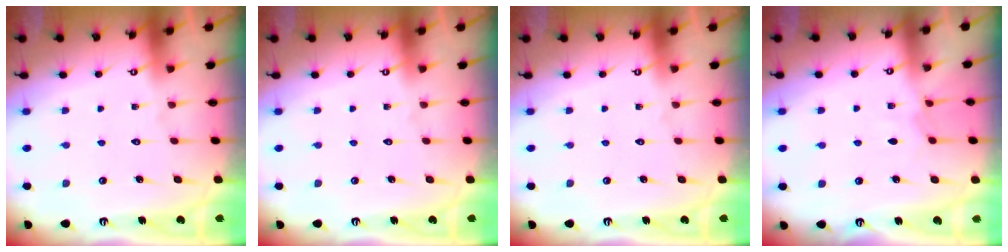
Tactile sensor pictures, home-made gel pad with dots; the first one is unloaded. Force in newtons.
{"total": 0.0}
{"total": 0.0}
{"total": 5.2, "press": 5.2, "slide": 0.3}